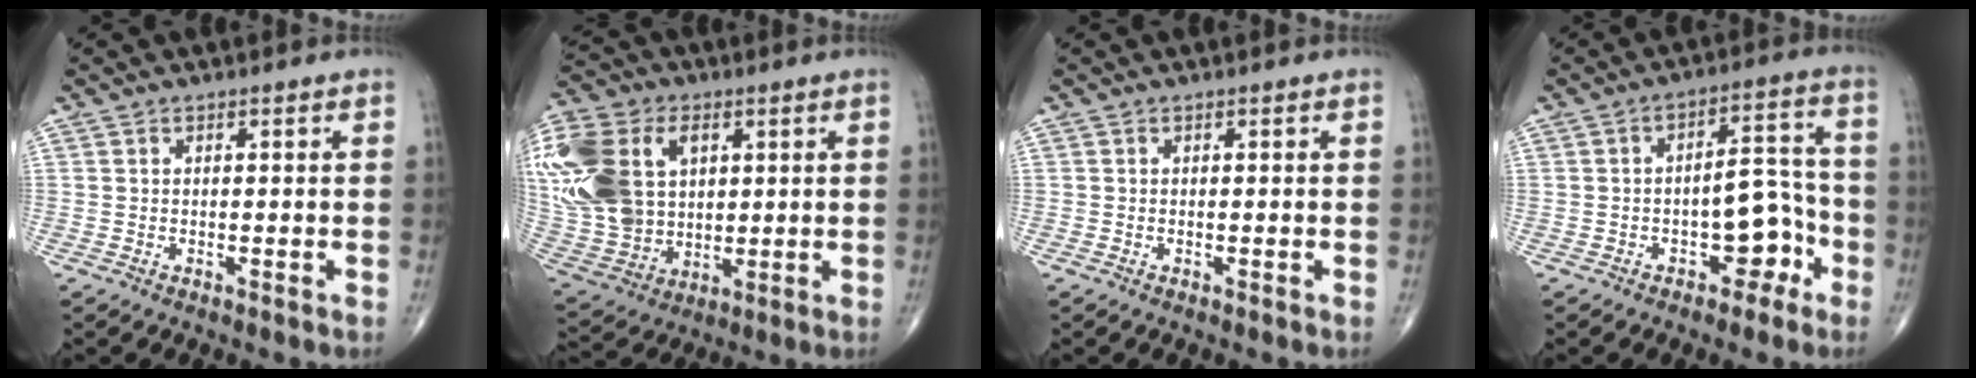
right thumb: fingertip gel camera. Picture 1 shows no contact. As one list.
[{"total": 26.0, "force": [6.0, 18.5, 17.2], "torque": [-0.392, 0.018, 0.124]}, {"total": 0.0}, {"total": 9.2, "force": [-3.6, 5.1, 6.8], "torque": [-0.065, 0.049, -0.050]}]